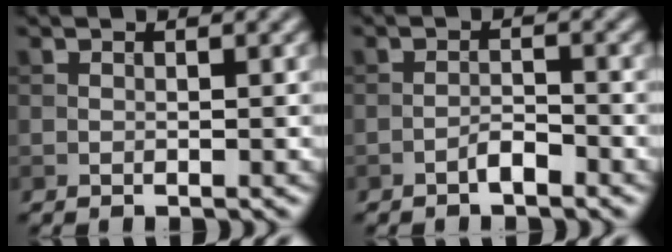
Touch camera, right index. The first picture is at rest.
{"total": 1.5, "force": [-1.1, 0.4, 0.9], "torque": [-0.017, 0.005, -0.022]}